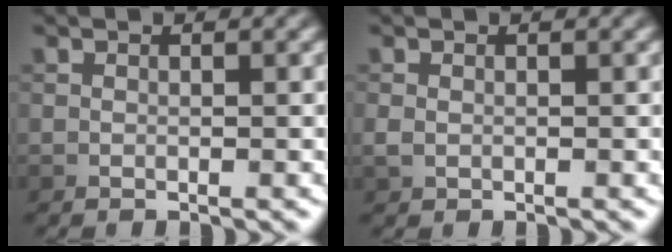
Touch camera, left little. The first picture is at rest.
{"total": 0.8, "force": [-0.1, 0.7, 0.4], "torque": [-0.012, -0.004, 0.000]}